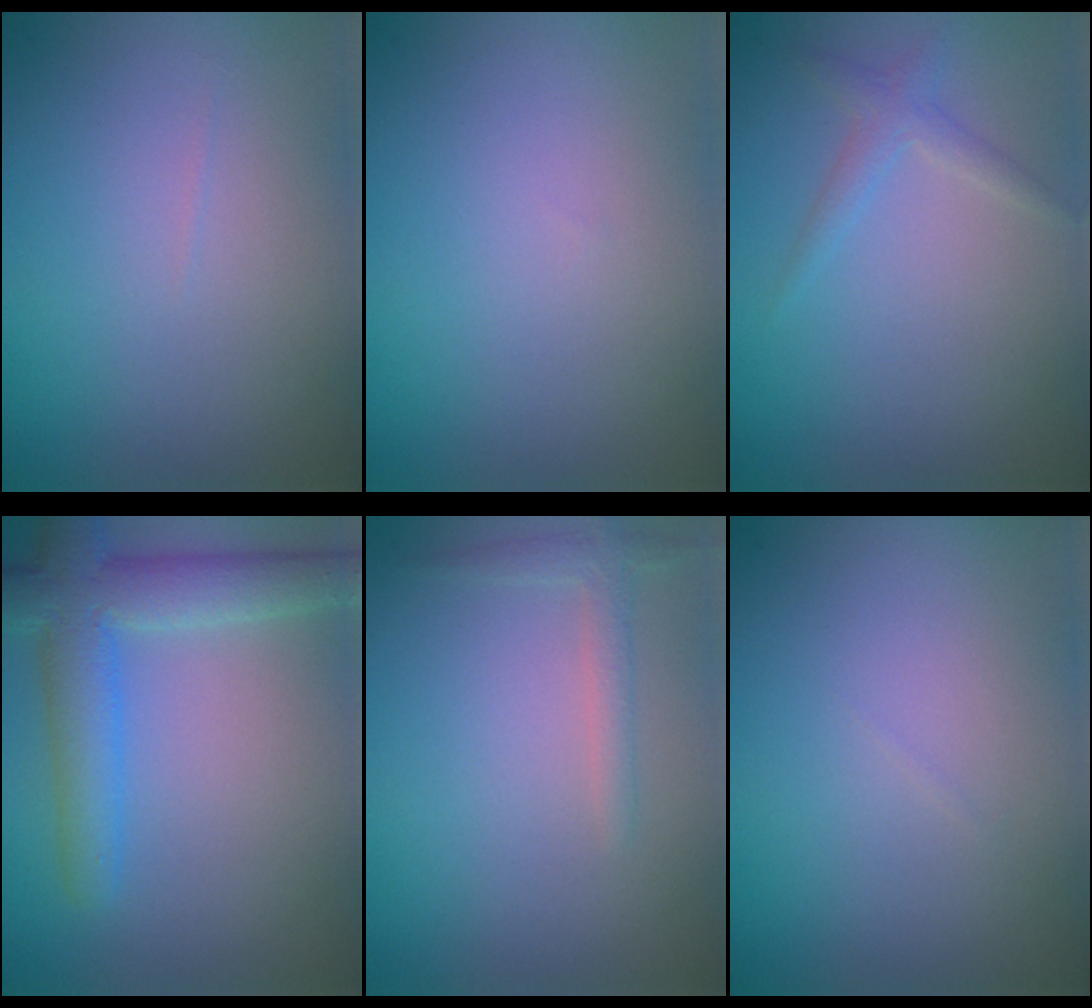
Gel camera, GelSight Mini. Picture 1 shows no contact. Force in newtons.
{"total": 0.0}
{"total": 1.5, "press": 1.5, "slide": 0.0}
{"total": 5.8, "press": 5.8, "slide": 0.3}
{"total": 1.5, "press": 1.5, "slide": 0.1}
{"total": 0.0}